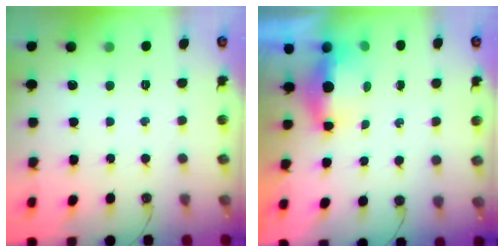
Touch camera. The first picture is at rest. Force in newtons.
{"total": 14.4, "press": 7.2, "slide": 12.4}